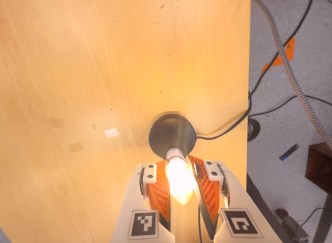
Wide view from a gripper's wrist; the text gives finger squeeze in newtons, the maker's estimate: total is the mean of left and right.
{"total": 21.8, "left": 19.2, "right": 24.5}